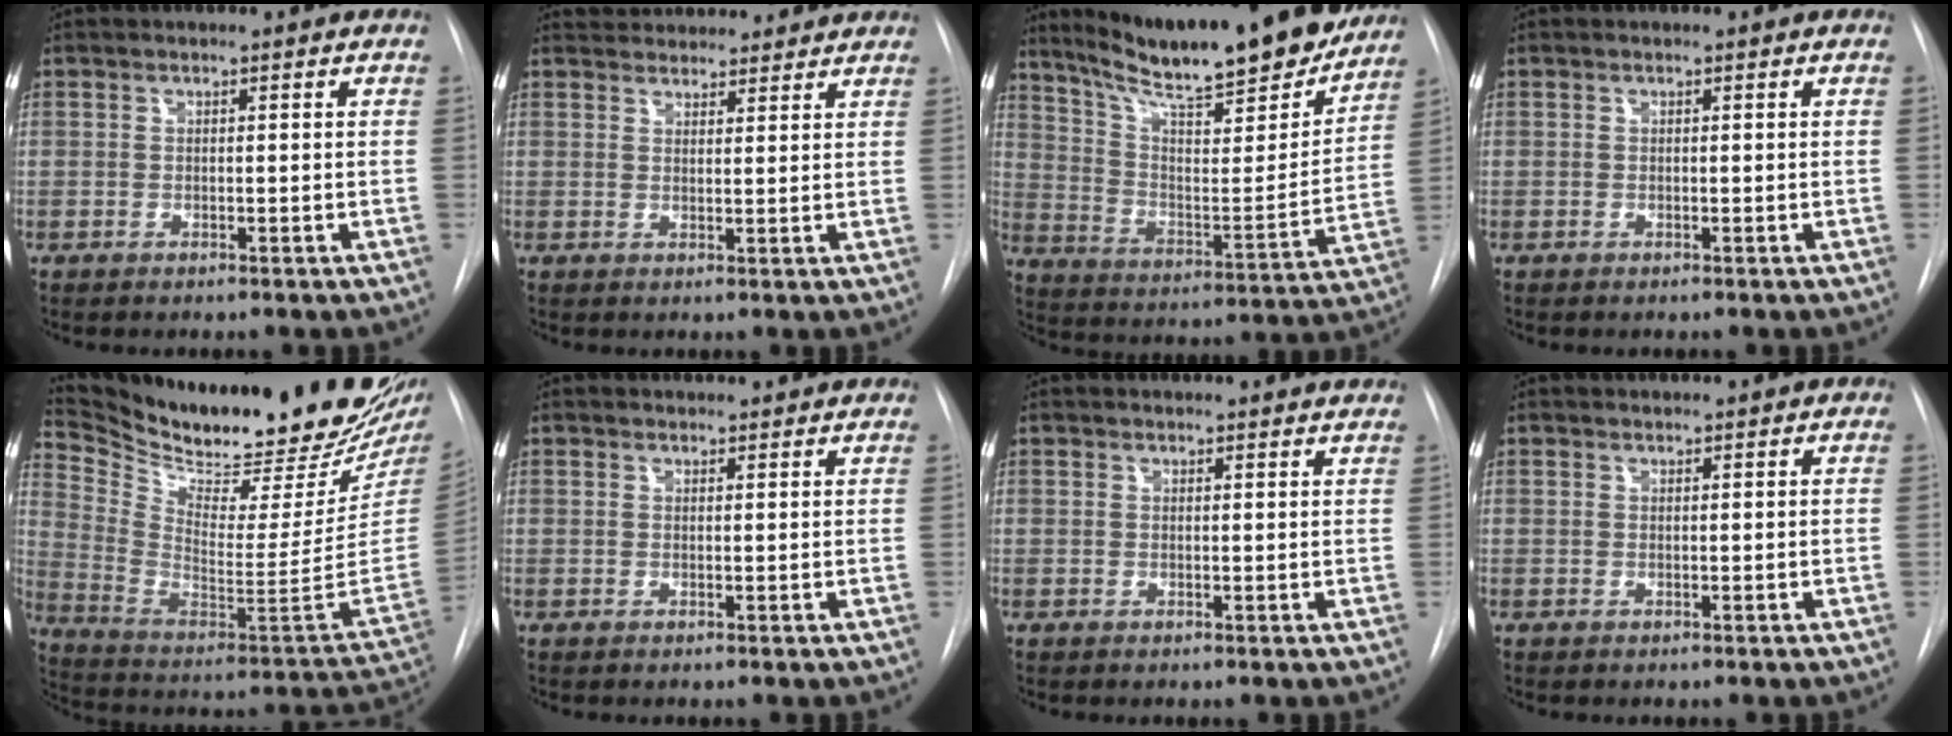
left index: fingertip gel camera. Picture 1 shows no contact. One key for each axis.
{"total": 9.3, "fx": 8.8, "fy": 2.7, "fz": 1.7, "tx": -0.013, "ty": 0.030, "tz": 0.113}
{"total": 24.2, "fx": 20.8, "fy": 3.2, "fz": 11.9, "tx": -0.198, "ty": -0.038, "tz": 0.305}
{"total": 0.0}
{"total": 29.6, "fx": 25.8, "fy": 3.8, "fz": 14.0, "tx": -0.240, "ty": -0.100, "tz": 0.366}
{"total": 3.8, "fx": 3.7, "fy": 0.9, "fz": 0.6, "tx": -0.009, "ty": 0.020, "tz": 0.045}
{"total": 7.7, "fx": 7.5, "fy": 1.3, "fz": 1.5, "tx": -0.008, "ty": 0.015, "tz": 0.071}
{"total": 2.0, "fx": 1.8, "fy": 0.6, "fz": 0.6, "tx": -0.007, "ty": 0.020, "tz": 0.023}